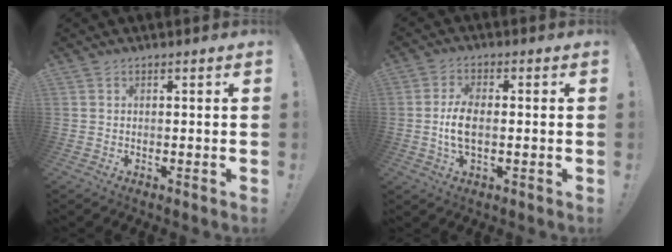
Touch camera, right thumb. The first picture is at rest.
{"total": 7.2, "force": [-0.6, 3.2, 6.4], "torque": [-0.128, -0.006, -0.013]}